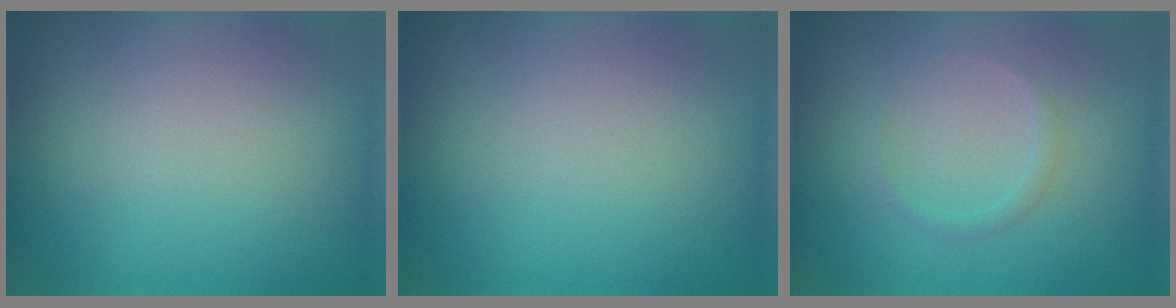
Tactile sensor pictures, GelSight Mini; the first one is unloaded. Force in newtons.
{"total": 0.0}
{"total": 0.9, "press": 0.9, "slide": 0.0}